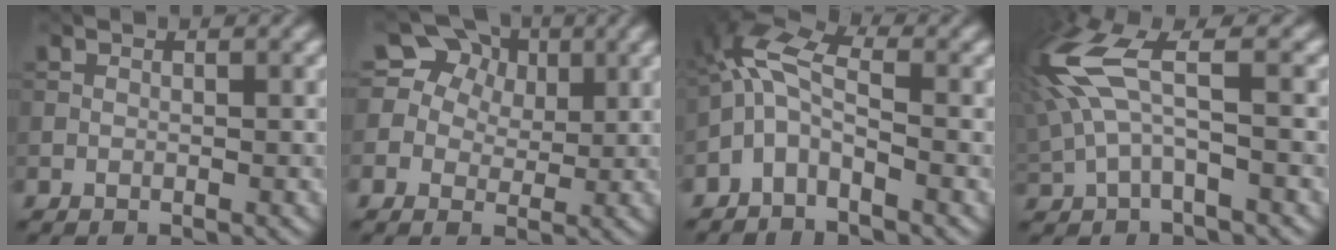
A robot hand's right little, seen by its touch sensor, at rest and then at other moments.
{"total": 11.2, "force": [5.4, 8.6, 4.8], "torque": [-0.106, 0.040, 0.066]}
{"total": 4.3, "force": [-2.2, 1.7, 3.3], "torque": [-0.076, 0.014, -0.059]}
{"total": 6.9, "force": [1.1, 2.3, 6.3], "torque": [-0.167, 0.013, 0.014]}